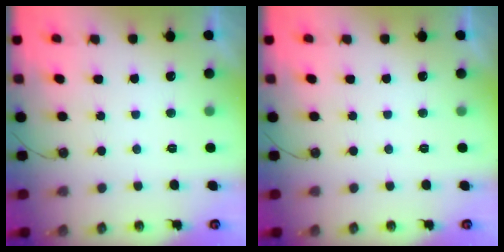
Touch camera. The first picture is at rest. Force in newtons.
{"total": 0.0}